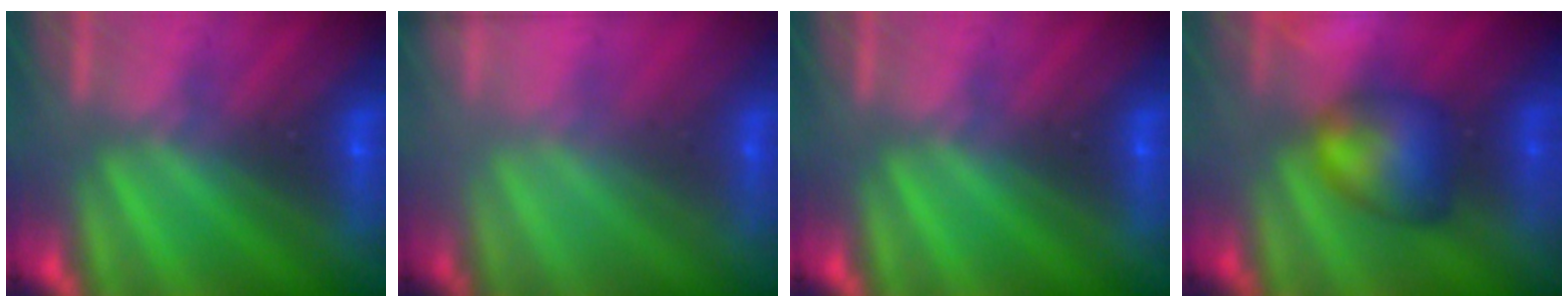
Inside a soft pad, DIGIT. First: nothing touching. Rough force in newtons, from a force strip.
{"total": 1.7}
{"total": 0.0}
{"total": 9.0}